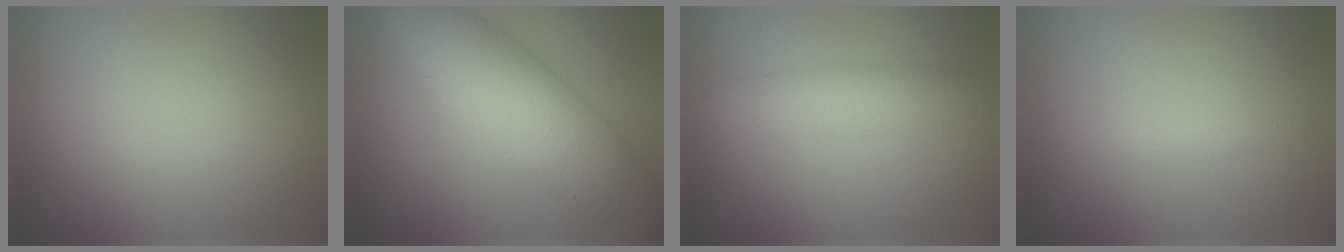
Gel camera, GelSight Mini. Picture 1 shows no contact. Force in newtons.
{"total": 8.7, "press": 8.7, "slide": 0.1}
{"total": 3.4, "press": 3.4, "slide": 0.1}
{"total": 1.4, "press": 1.4, "slide": 0.0}